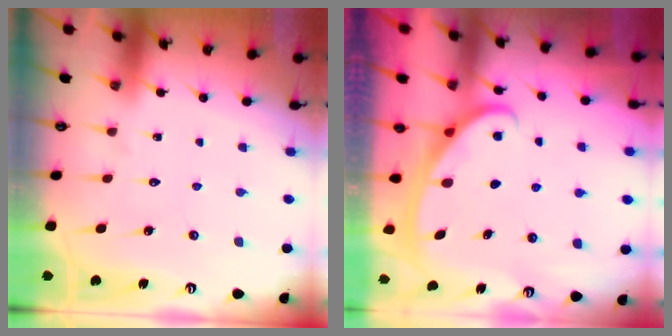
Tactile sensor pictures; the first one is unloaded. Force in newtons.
{"total": 2.8, "press": 2.8, "slide": 0.4}